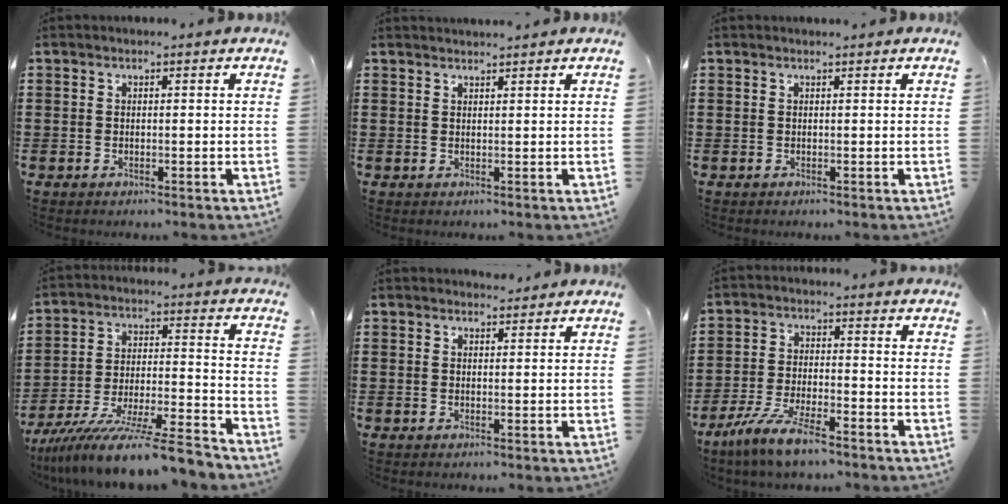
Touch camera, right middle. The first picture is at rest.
{"total": 1.2, "force": [1.2, 0.0, 0.1], "torque": [-0.004, -0.001, 0.024]}
{"total": 0.0}
{"total": 12.6, "force": [-10.9, 0.1, 6.3], "torque": [-0.100, 0.017, -0.201]}
{"total": 1.5, "force": [1.5, 0.4, 0.1], "torque": [0.002, 0.000, 0.026]}
{"total": 7.3, "force": [-5.8, 0.9, 4.3], "torque": [-0.102, -0.011, -0.113]}